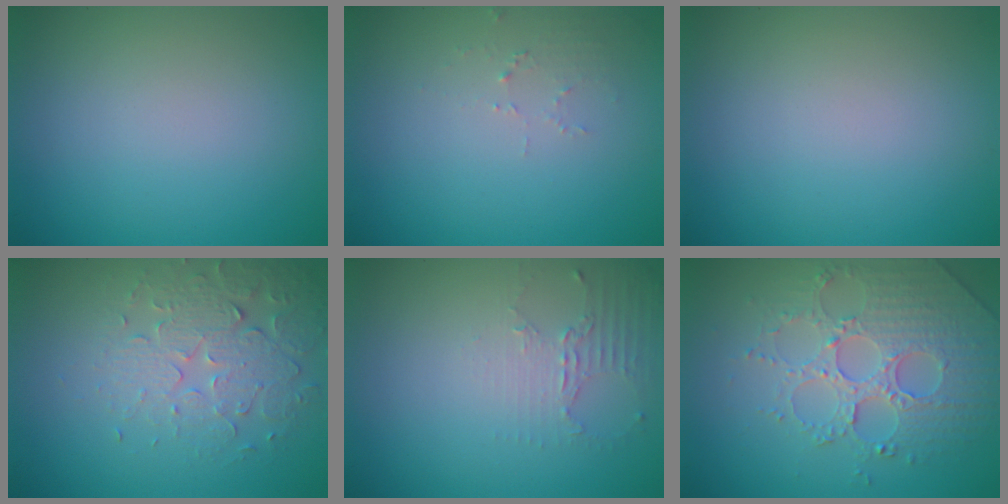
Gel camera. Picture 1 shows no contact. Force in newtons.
{"total": 1.1, "press": 1.1, "slide": 0.1}
{"total": 0.0}
{"total": 3.9, "press": 3.6, "slide": 1.7}
{"total": 2.2, "press": 1.6, "slide": 1.5}
{"total": 4.4, "press": 4.3, "slide": 1.1}